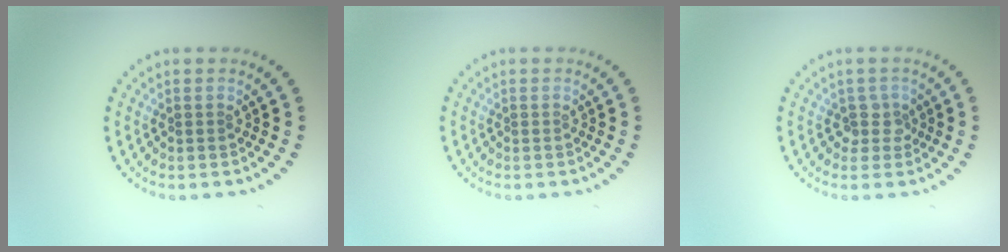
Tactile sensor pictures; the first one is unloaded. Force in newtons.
{"total": 0.0}
{"total": 1.7, "press": 1.3, "slide": 1.1}